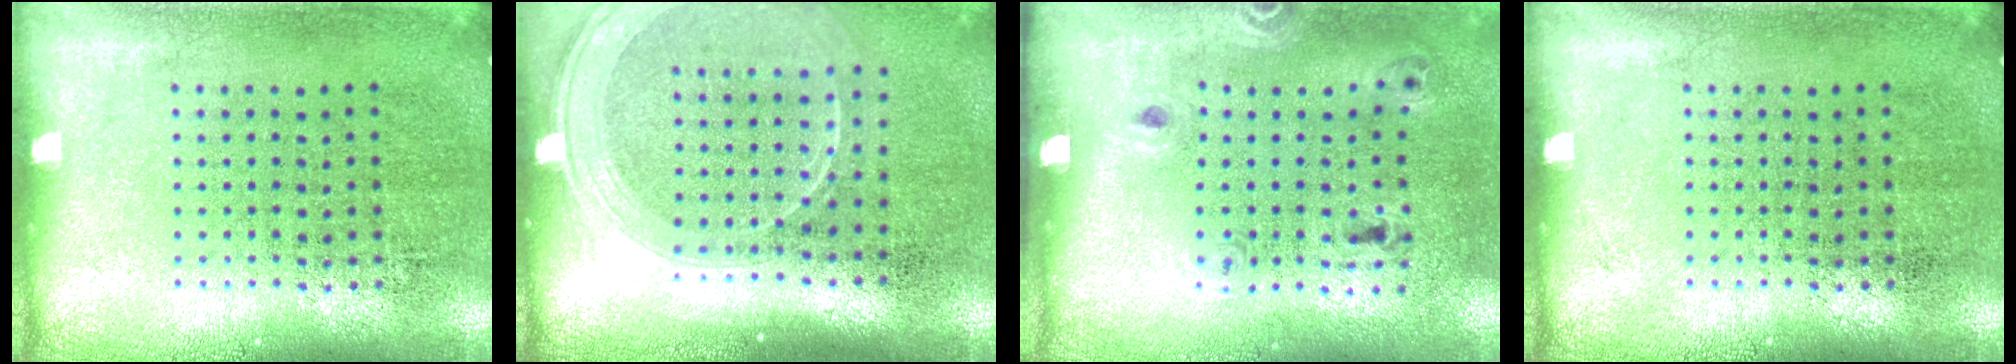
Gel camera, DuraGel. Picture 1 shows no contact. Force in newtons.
{"total": 1.8, "press": 1.6, "slide": 0.8}
{"total": 1.5, "press": 0.9, "slide": 1.2}
{"total": 0.0}